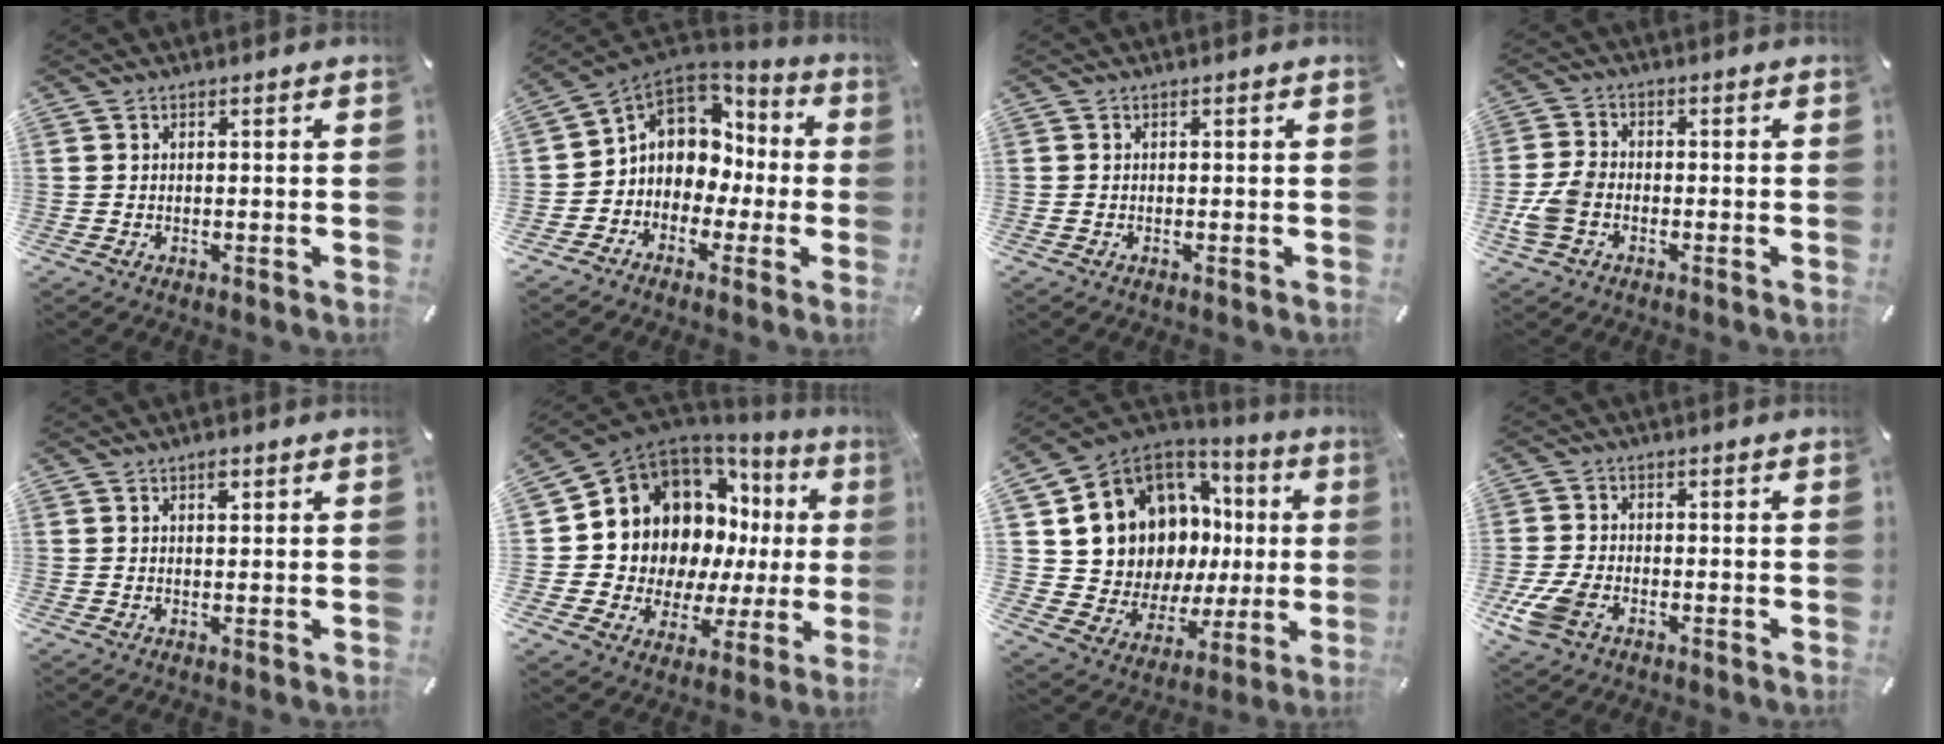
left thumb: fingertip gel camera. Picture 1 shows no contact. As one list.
[{"total": 8.2, "force": [0.9, 7.9, 2.0], "torque": [-0.066, -0.008, 0.026]}, {"total": 0.6, "force": [-0.2, 0.4, 0.4], "torque": [-0.008, 0.001, -0.005]}, {"total": 6.2, "force": [-2.0, 4.1, 4.1], "torque": [-0.099, 0.005, -0.039]}, {"total": 1.7, "force": [0.8, 0.9, 1.2], "torque": [-0.019, -0.002, 0.012]}, {"total": 13.5, "force": [5.4, 11.0, 5.7], "torque": [-0.100, -0.082, 0.117]}, {"total": 13.0, "force": [5.6, 10.5, 5.2], "torque": [-0.105, -0.069, 0.124]}, {"total": 6.6, "force": [-2.9, 4.2, 4.2], "torque": [-0.111, 0.000, -0.056]}]